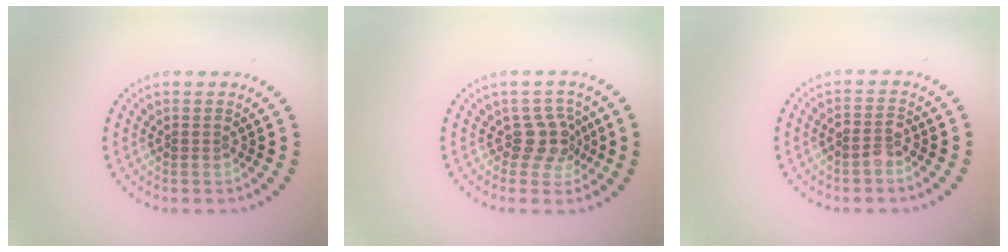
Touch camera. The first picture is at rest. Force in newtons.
{"total": 2.6, "press": 1.9, "slide": 1.7}
{"total": 1.7, "press": 1.5, "slide": 0.8}